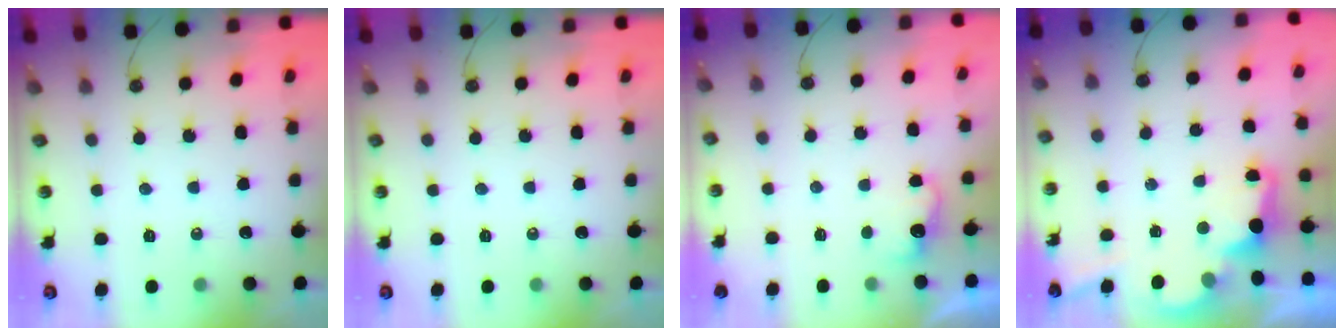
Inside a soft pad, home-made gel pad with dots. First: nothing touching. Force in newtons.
{"total": 0.0}
{"total": 3.4, "press": 3.3, "slide": 1.0}
{"total": 2.6, "press": 2.5, "slide": 0.8}